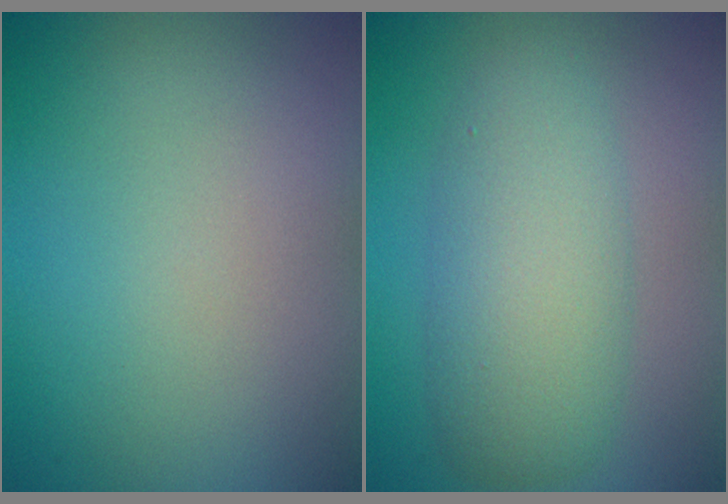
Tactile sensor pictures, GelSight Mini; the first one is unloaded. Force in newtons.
{"total": 5.5, "press": 5.5, "slide": 0.1}